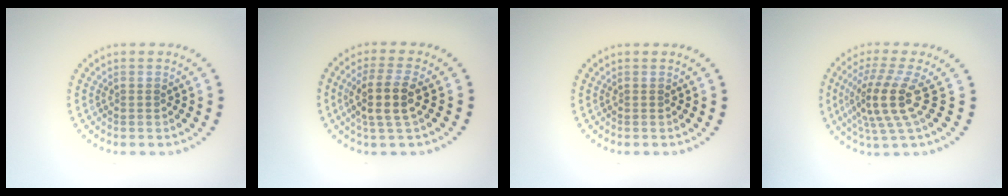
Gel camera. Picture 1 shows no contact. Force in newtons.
{"total": 3.5, "press": 3.0, "slide": 1.7}
{"total": 0.0}
{"total": 4.5, "press": 3.4, "slide": 3.0}